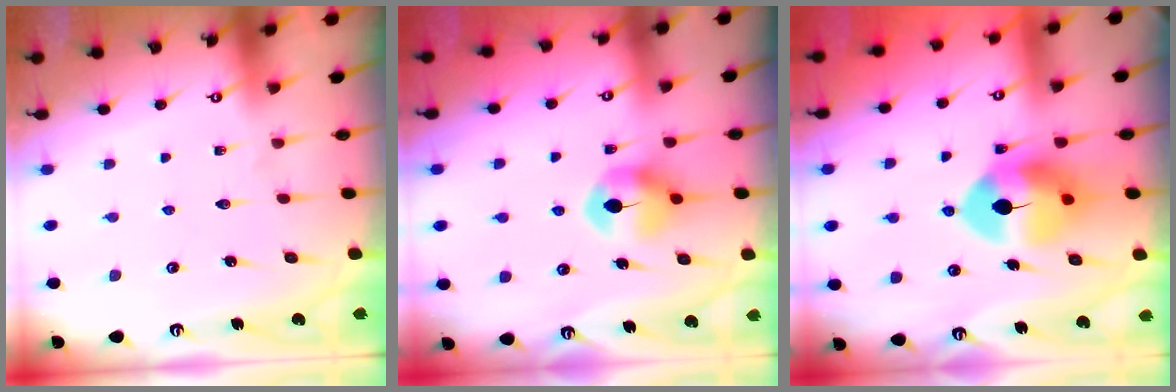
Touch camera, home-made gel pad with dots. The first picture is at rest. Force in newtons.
{"total": 7.3, "press": 7.3, "slide": 0.6}
{"total": 9.1, "press": 8.9, "slide": 1.6}